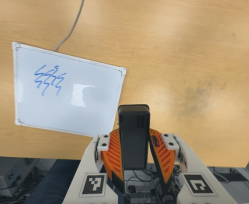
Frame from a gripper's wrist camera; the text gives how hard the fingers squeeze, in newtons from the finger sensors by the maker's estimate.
{"total": 6.3, "left": 5.3, "right": 7.2}